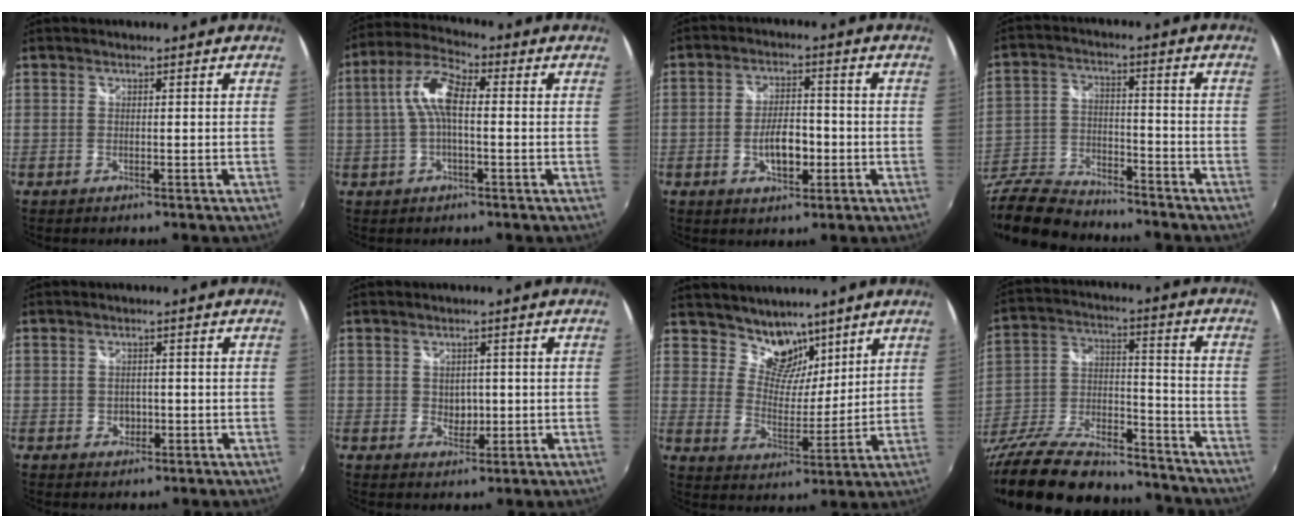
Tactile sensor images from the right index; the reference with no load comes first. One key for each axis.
{"total": 8.0, "fx": 0.2, "fy": 3.0, "fz": 7.5, "tx": -0.159, "ty": 0.022, "tz": 0.003}
{"total": 6.9, "fx": -1.9, "fy": 3.5, "fz": 5.6, "tx": -0.107, "ty": 0.003, "tz": -0.026}
{"total": 19.9, "fx": -16.5, "fy": 6.6, "fz": 9.0, "tx": -0.214, "ty": -0.022, "tz": -0.291}
{"total": 2.7, "fx": -0.5, "fy": 2.3, "fz": 1.2, "tx": -0.020, "ty": 0.000, "tz": -0.005}
{"total": 3.2, "fx": 0.1, "fy": 2.8, "fz": 1.6, "tx": -0.019, "ty": -0.001, "tz": 0.003}
{"total": 9.0, "fx": 6.8, "fy": 5.2, "fz": 2.6, "tx": -0.036, "ty": -0.004, "tz": 0.121}
{"total": 28.1, "fx": -21.7, "fy": 10.4, "fz": 14.5, "tx": -0.294, "ty": -0.007, "tz": -0.335}